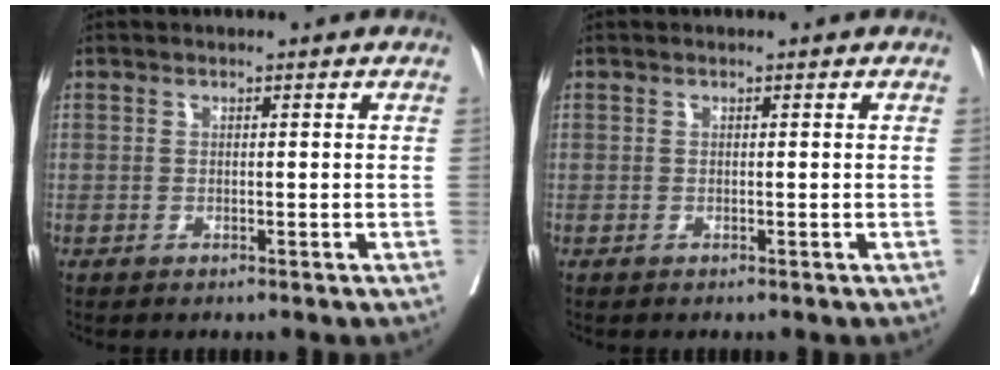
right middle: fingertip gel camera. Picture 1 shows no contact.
{"total": 0.0}